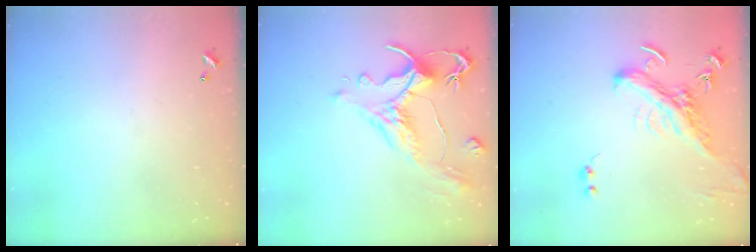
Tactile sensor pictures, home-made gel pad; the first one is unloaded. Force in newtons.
{"total": 1.5, "press": 0.2, "slide": 1.5}
{"total": 2.9, "press": 2.4, "slide": 1.7}